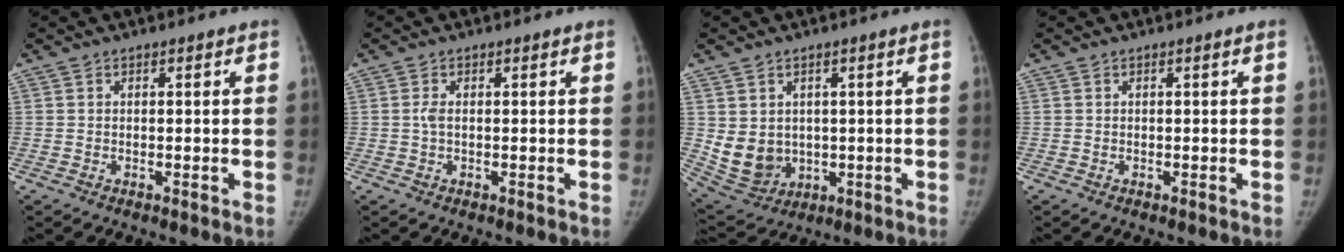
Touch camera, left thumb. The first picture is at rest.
{"total": 1.3, "force": [0.0, 0.6, 1.2], "torque": [-0.025, 0.000, -0.003]}
{"total": 8.7, "force": [0.3, 7.5, 4.4], "torque": [-0.058, -0.011, 0.033]}
{"total": 0.0}